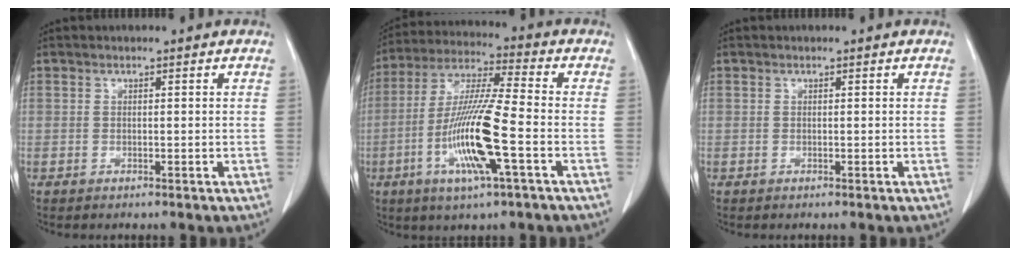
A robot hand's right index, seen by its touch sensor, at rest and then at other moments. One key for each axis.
{"total": 14.4, "fx": -4.3, "fy": 0.6, "fz": 13.7, "tx": -0.278, "ty": -0.011, "tz": -0.086}
{"total": 0.0}